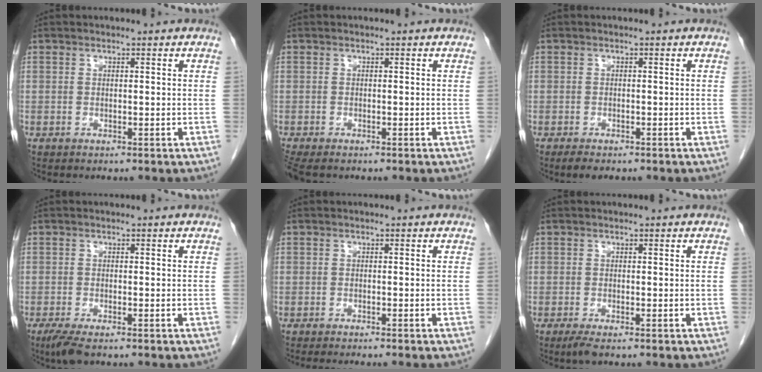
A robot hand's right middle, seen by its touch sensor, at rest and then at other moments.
{"total": 3.6, "force": [-2.9, 1.3, 1.8], "torque": [-0.034, -0.012, -0.047]}
{"total": 2.2, "force": [-1.6, 0.9, 1.1], "torque": [-0.022, -0.003, -0.022]}
{"total": 3.4, "force": [-2.4, 0.6, 2.3], "torque": [-0.046, -0.010, -0.043]}
{"total": 4.4, "force": [-3.9, -0.1, 2.1], "torque": [-0.019, -0.005, -0.054]}
{"total": 1.7, "force": [-1.2, 0.1, 1.2], "torque": [-0.030, -0.007, -0.023]}